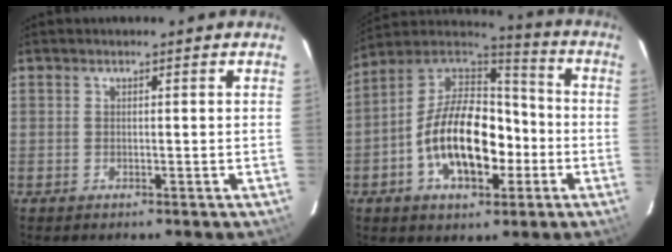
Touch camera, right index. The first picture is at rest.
{"total": 18.2, "force": [-4.7, 9.8, 14.6], "torque": [-0.274, 0.019, -0.078]}